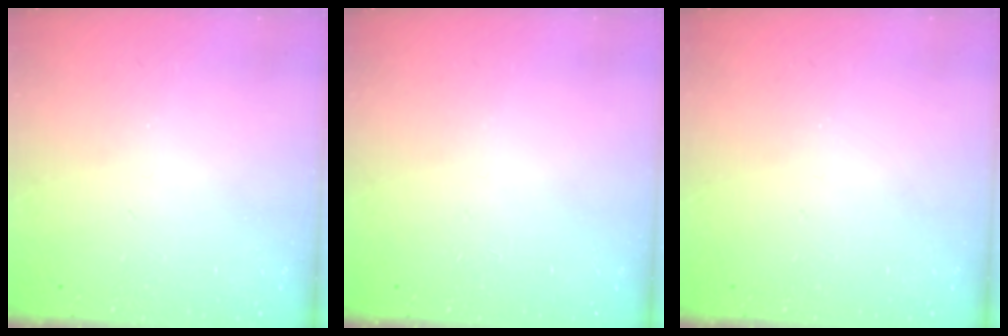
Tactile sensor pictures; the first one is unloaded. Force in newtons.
{"total": 0.0}
{"total": 0.0}